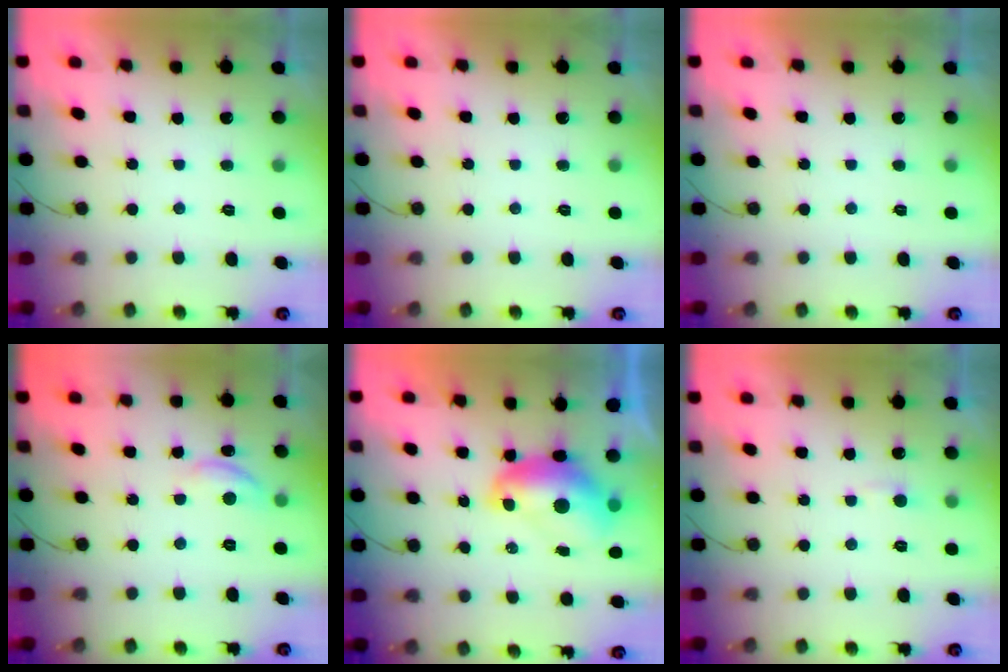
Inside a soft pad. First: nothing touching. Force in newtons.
{"total": 0.0}
{"total": 0.0}
{"total": 8.2, "press": 8.2, "slide": 0.7}
{"total": 10.4, "press": 10.3, "slide": 1.0}
{"total": 2.7, "press": 2.7, "slide": 0.4}